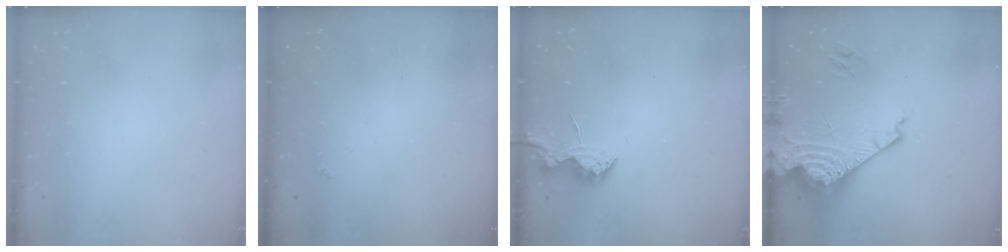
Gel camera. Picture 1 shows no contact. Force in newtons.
{"total": 2.1, "press": 2.1, "slide": 0.4}
{"total": 8.6, "press": 8.6, "slide": 1.0}
{"total": 21.1, "press": 20.9, "slide": 2.6}